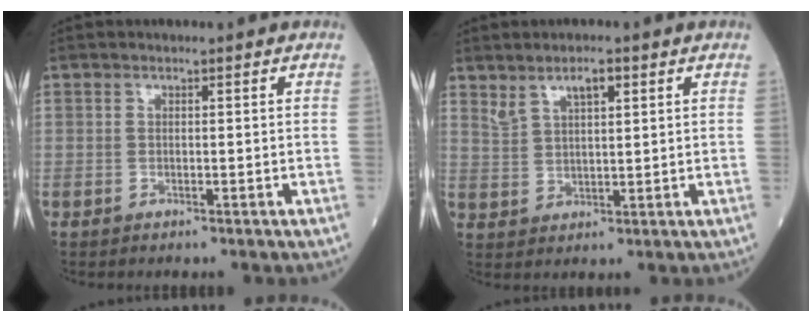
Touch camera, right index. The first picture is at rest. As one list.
[{"total": 4.3, "force": [2.8, 1.3, 3.0], "torque": [-0.060, 0.006, 0.057]}]